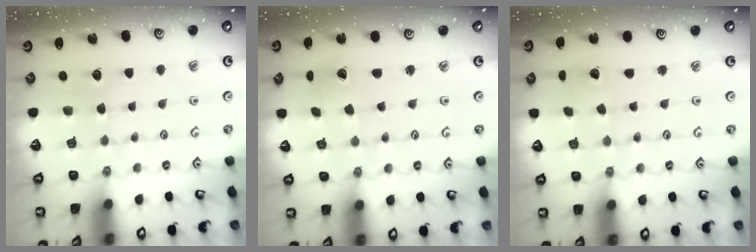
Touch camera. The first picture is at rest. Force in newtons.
{"total": 1.8, "press": 1.8, "slide": 0.1}
{"total": 1.4, "press": 1.4, "slide": 0.0}